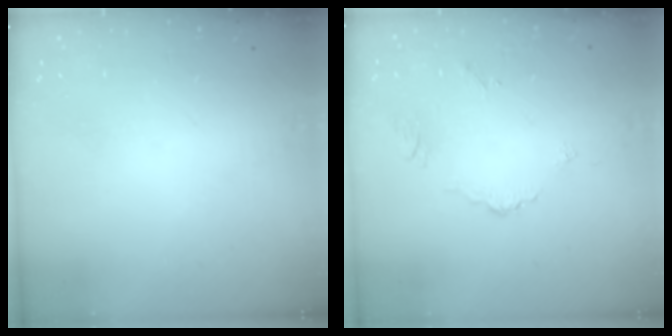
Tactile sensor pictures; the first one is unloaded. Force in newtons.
{"total": 3.4, "press": 3.4, "slide": 0.5}